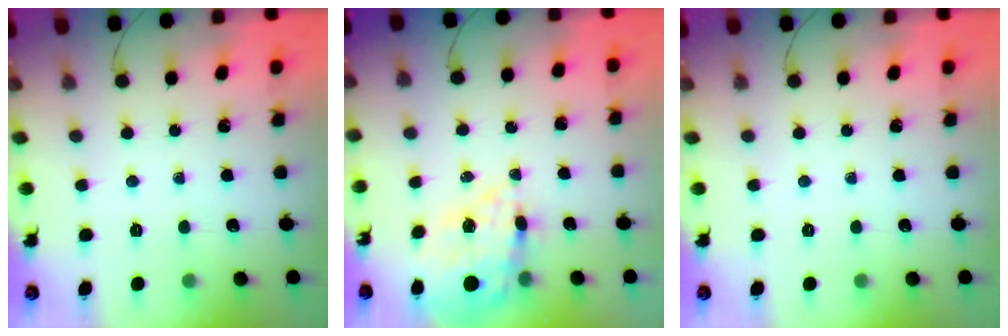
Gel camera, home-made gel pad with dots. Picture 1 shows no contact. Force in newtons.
{"total": 15.8, "press": 15.4, "slide": 3.4}
{"total": 0.0}